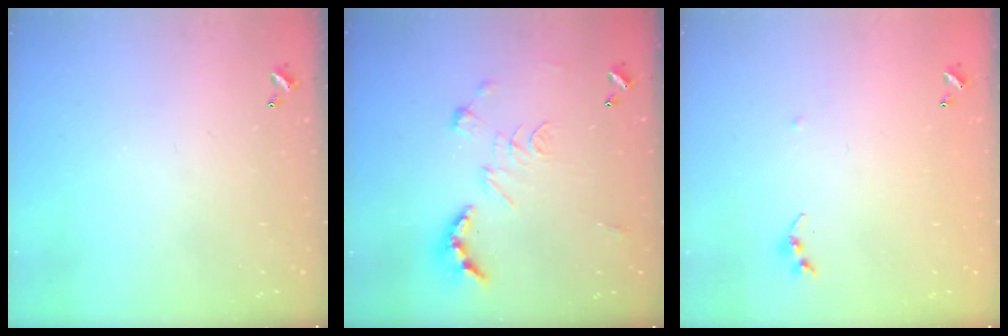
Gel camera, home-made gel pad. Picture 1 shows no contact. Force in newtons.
{"total": 2.5, "press": 2.0, "slide": 1.5}
{"total": 5.0, "press": 5.0, "slide": 0.6}